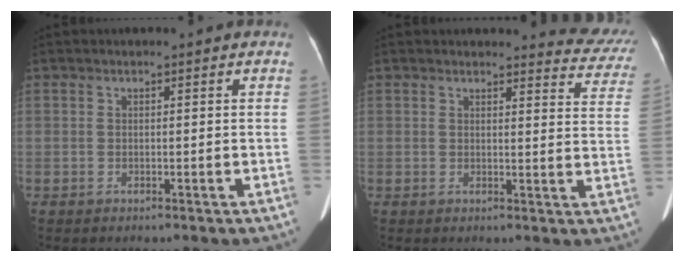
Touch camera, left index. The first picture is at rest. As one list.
[{"total": 8.5, "force": [8.4, 1.5, 0.3], "torque": [0.032, -0.070, 0.055]}]